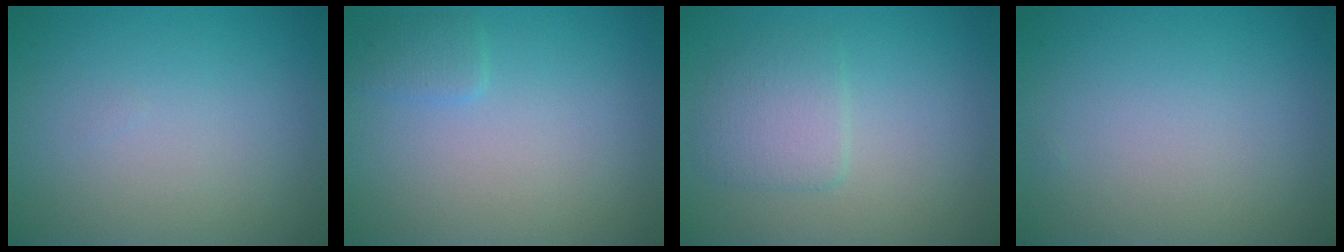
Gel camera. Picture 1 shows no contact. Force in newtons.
{"total": 1.2, "press": 1.2, "slide": 0.1}
{"total": 2.5, "press": 2.5, "slide": 0.4}
{"total": 0.0}